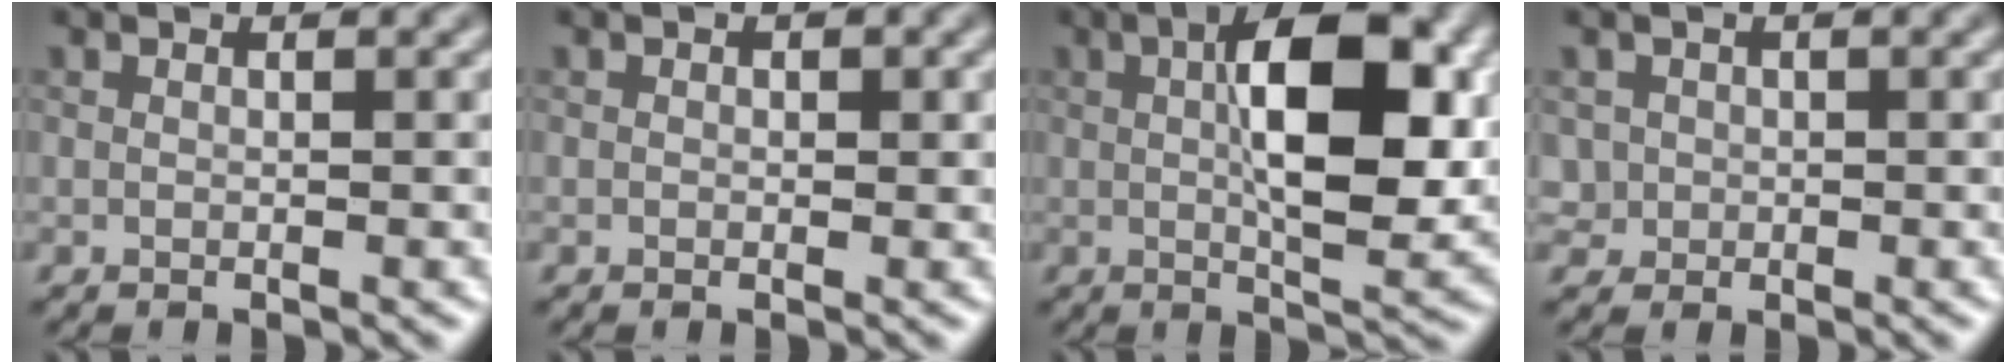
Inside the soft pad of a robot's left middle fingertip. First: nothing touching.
{"total": 0.0}
{"total": 8.5, "force": [1.3, 2.8, 8.0], "torque": [-0.125, 0.011, 0.030]}
{"total": 0.8, "force": [-0.3, 0.3, -0.7], "torque": [0.002, 0.003, 0.014]}